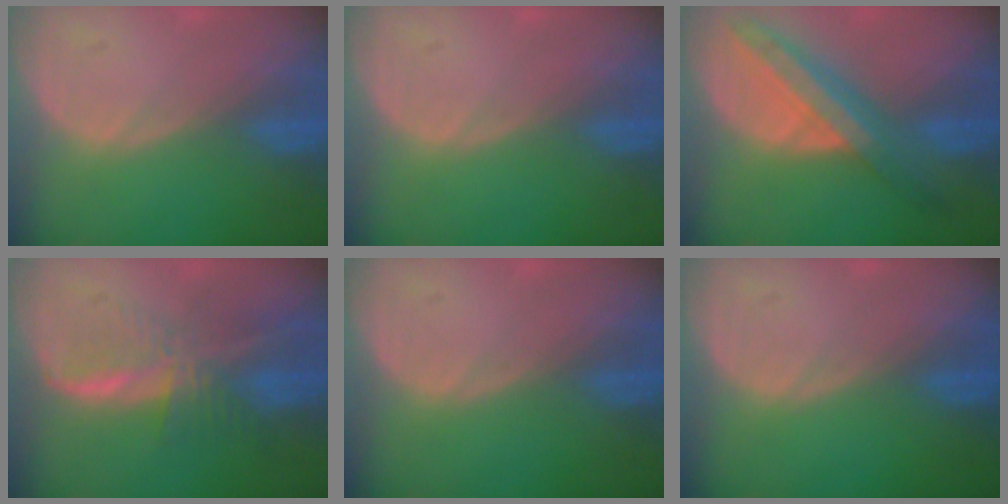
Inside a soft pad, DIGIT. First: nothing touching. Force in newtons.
{"total": 0.0}
{"total": 8.8, "press": 7.7, "slide": 4.3}
{"total": 8.0, "press": 6.8, "slide": 4.4}
{"total": 0.0}
{"total": 0.0}